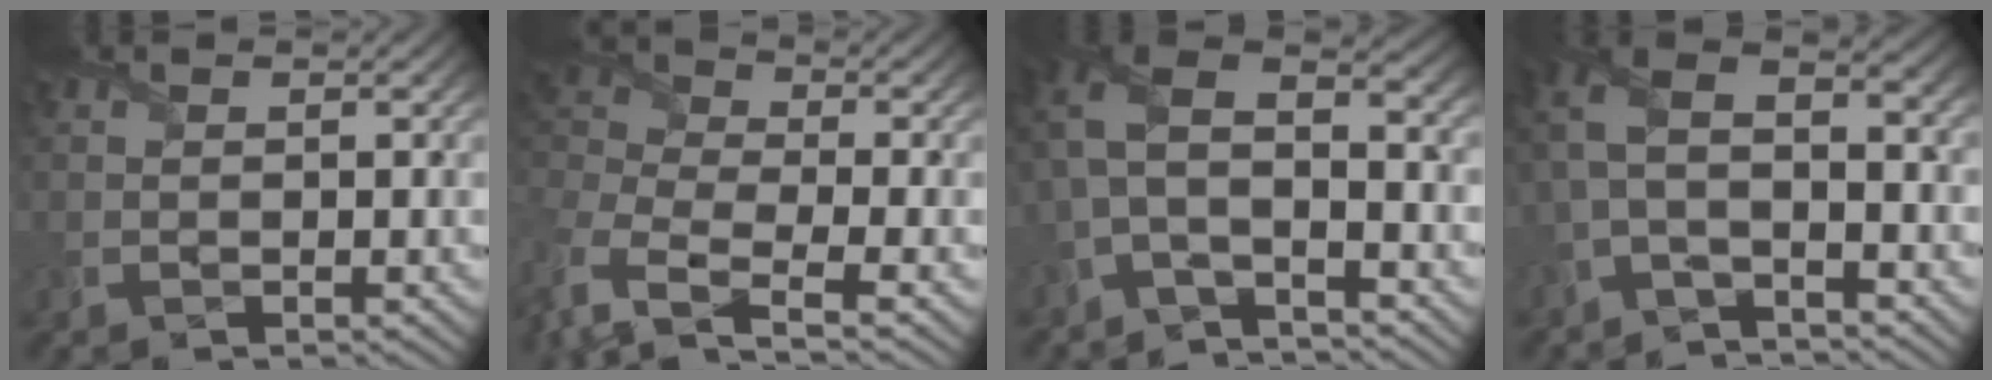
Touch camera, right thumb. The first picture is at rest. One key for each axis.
{"total": 8.9, "fx": -4.3, "fy": 4.3, "fz": 6.5, "tx": -0.192, "ty": -0.015, "tz": -0.090}
{"total": 9.0, "fx": -1.6, "fy": 4.3, "fz": 7.7, "tx": -0.180, "ty": 0.010, "tz": -0.047}
{"total": 7.3, "fx": -1.5, "fy": 3.5, "fz": 6.2, "tx": -0.133, "ty": 0.012, "tz": -0.047}